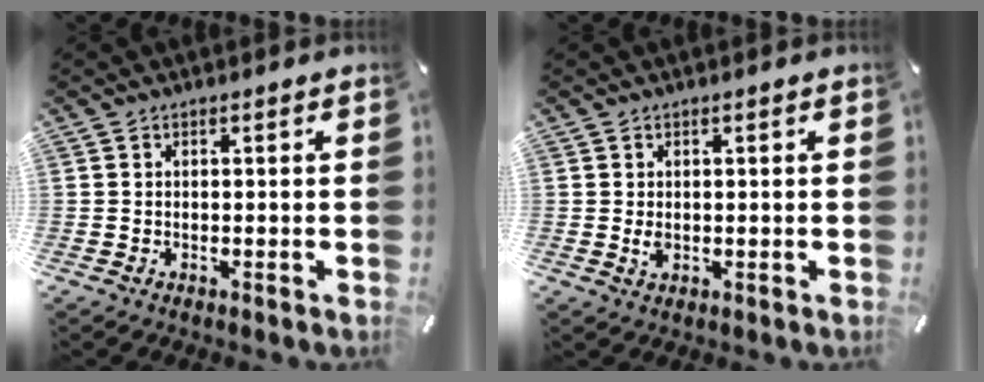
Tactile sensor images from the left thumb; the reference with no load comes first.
{"total": 1.7, "force": [0.1, 1.1, 1.2], "torque": [-0.025, 0.002, 0.002]}